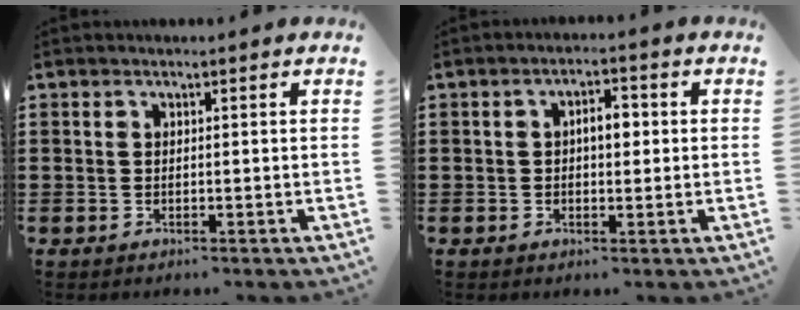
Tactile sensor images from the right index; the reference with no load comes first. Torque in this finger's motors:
{"motor_torque": [0.71, -0.18, 0.33, 0.02]}